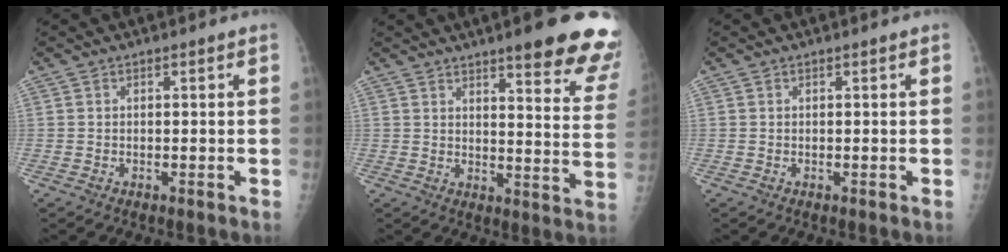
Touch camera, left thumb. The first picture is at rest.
{"total": 18.9, "force": [13.5, 3.4, 12.8], "torque": [-0.131, -0.066, 0.156]}
{"total": 0.0}